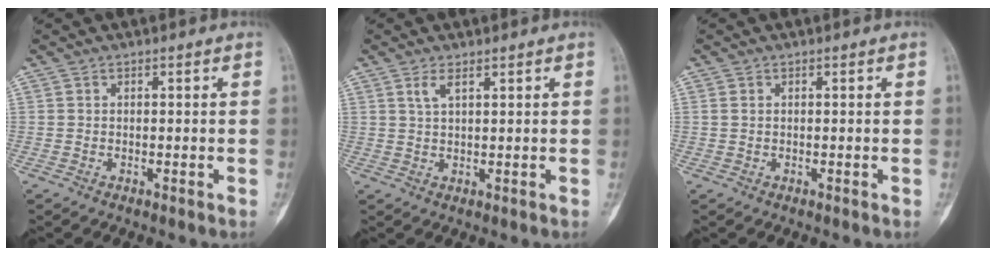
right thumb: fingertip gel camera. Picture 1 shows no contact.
{"total": 2.4, "force": [1.4, 0.7, 1.8], "torque": [-0.041, -0.003, 0.033]}
{"total": 0.7, "force": [0.3, 0.5, 0.5], "torque": [-0.010, 0.003, 0.008]}